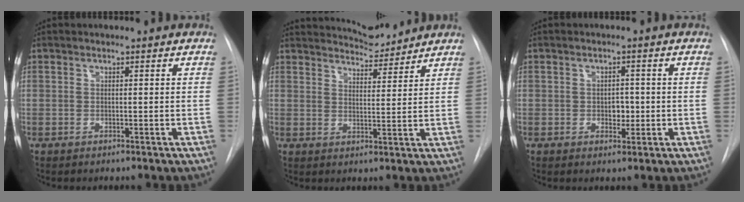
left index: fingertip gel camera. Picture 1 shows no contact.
{"total": 6.7, "force": [6.6, 0.5, 0.8], "torque": [-0.016, -0.008, 0.099]}
{"total": 2.2, "force": [-0.6, 1.5, 1.5], "torque": [-0.017, -0.004, -0.008]}